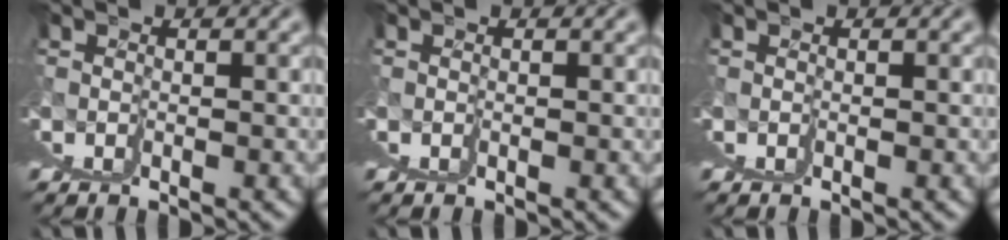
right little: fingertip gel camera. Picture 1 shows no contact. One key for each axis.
{"total": 0.0}
{"total": 0.0}